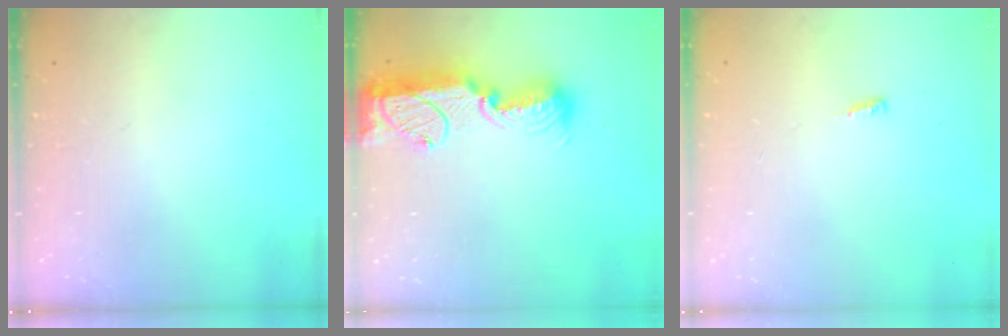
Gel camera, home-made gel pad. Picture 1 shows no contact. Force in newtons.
{"total": 16.5, "press": 16.4, "slide": 1.6}
{"total": 3.4, "press": 3.3, "slide": 0.7}